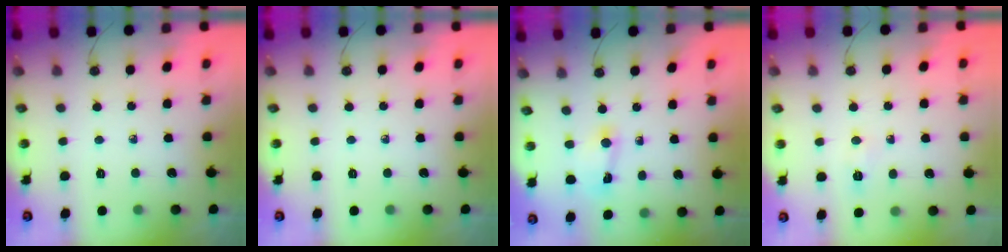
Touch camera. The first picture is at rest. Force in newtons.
{"total": 0.0}
{"total": 1.8, "press": 1.8, "slide": 0.2}
{"total": 3.8, "press": 3.8, "slide": 0.5}